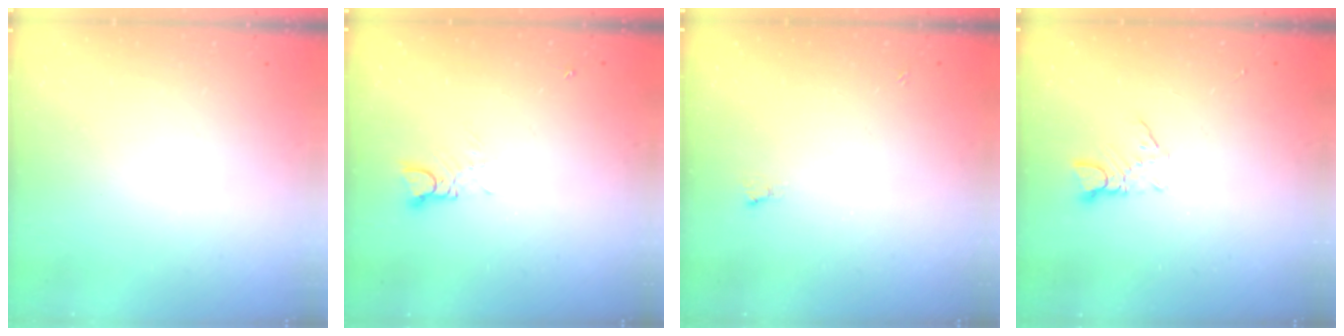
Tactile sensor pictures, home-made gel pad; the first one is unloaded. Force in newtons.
{"total": 2.9, "press": 2.9, "slide": 0.3}
{"total": 2.6, "press": 2.6, "slide": 0.5}
{"total": 4.1, "press": 4.1, "slide": 0.5}